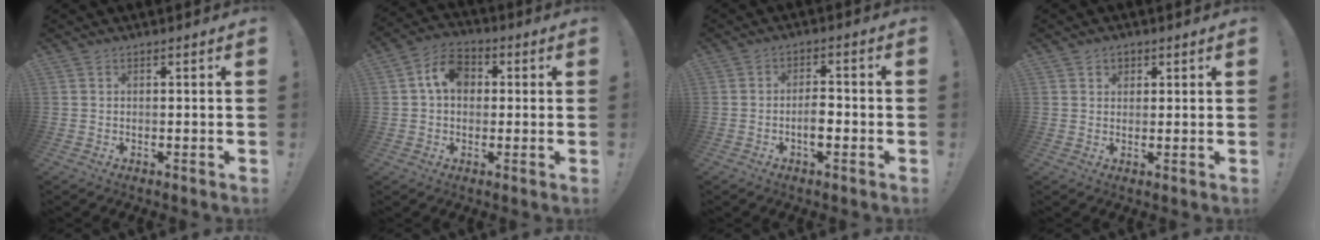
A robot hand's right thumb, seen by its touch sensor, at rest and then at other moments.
{"total": 9.8, "force": [2.5, 7.2, 6.1], "torque": [-0.096, 0.010, 0.046]}
{"total": 4.8, "force": [-1.8, 2.2, 3.9], "torque": [-0.067, 0.002, -0.033]}
{"total": 2.4, "force": [1.2, 2.0, 0.6], "torque": [0.001, -0.001, 0.019]}